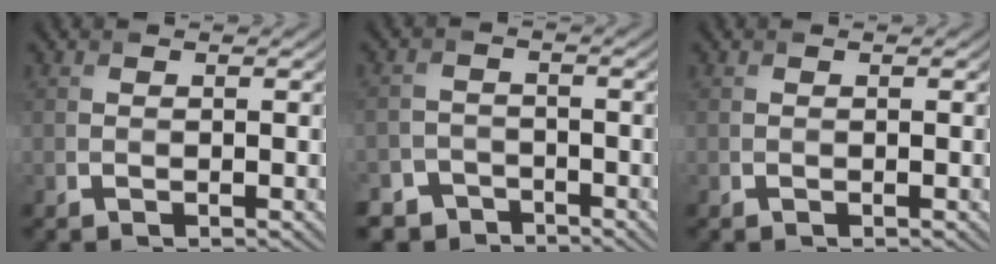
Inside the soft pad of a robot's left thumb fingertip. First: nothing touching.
{"total": 4.7, "force": [-3.8, 2.8, 0.5], "torque": [0.001, -0.001, -0.067]}
{"total": 0.0}